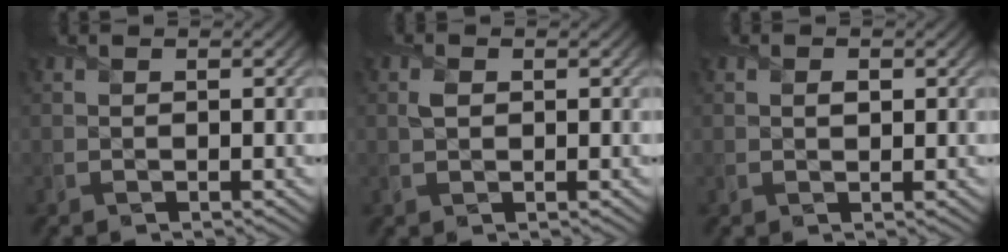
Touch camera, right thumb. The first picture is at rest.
{"total": 1.1, "force": [0.2, 0.8, 0.7], "torque": [-0.017, 0.000, 0.004]}
{"total": 0.6, "force": [0.2, 0.5, 0.4], "torque": [-0.004, -0.004, 0.003]}